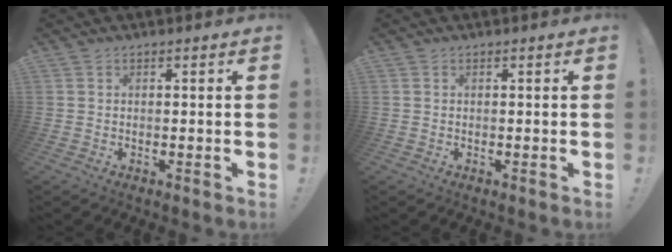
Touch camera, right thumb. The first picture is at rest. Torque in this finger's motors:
{"motor_torque": [0.01, 0.01, 0.01, 0.01, 0.00]}